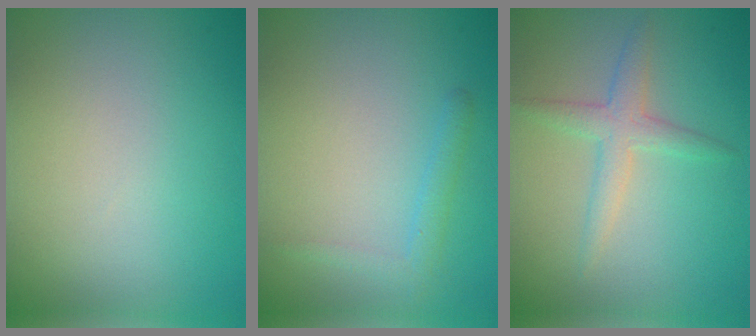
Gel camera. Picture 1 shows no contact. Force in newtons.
{"total": 1.5, "press": 1.5, "slide": 0.1}
{"total": 2.5, "press": 2.5, "slide": 0.1}